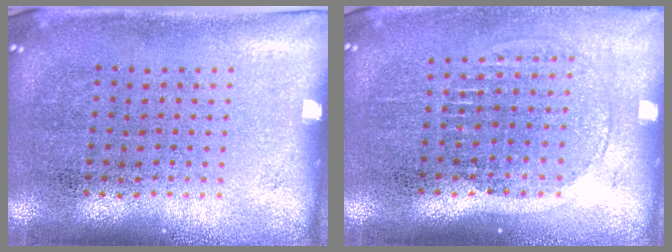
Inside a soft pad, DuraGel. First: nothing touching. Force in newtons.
{"total": 1.4, "press": 1.2, "slide": 0.7}